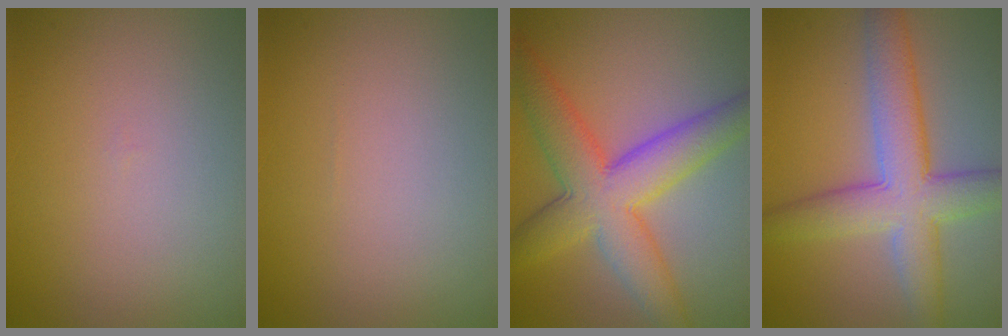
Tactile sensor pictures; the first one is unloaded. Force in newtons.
{"total": 0.0}
{"total": 8.3, "press": 8.3, "slide": 0.2}
{"total": 7.2, "press": 7.2, "slide": 0.2}